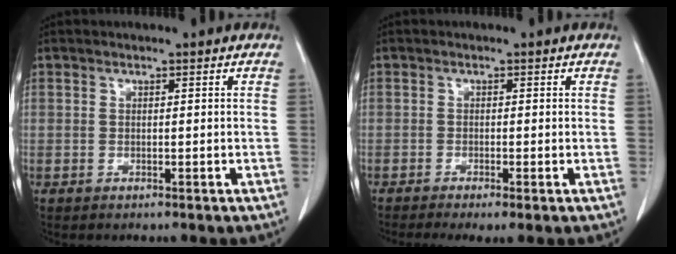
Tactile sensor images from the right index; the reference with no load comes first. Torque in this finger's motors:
{"motor_torque": [0.99, -0.95, 0.36, 0.09]}